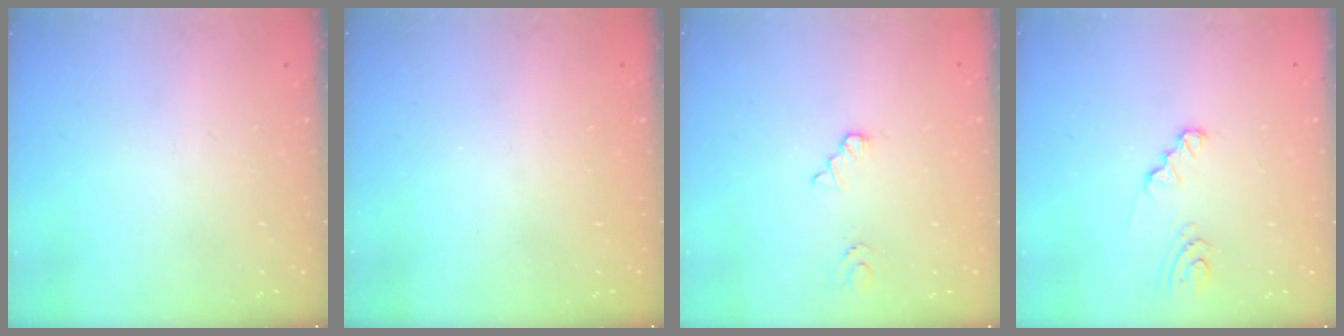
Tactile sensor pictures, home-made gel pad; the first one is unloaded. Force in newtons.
{"total": 0.0}
{"total": 1.3, "press": 1.3, "slide": 0.2}
{"total": 4.2, "press": 4.2, "slide": 0.4}